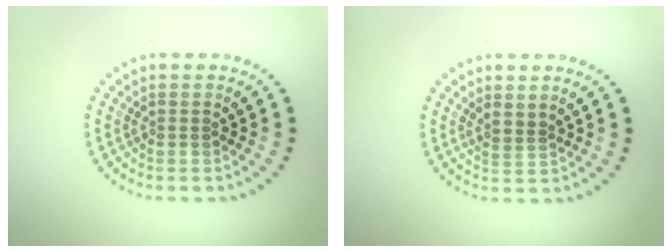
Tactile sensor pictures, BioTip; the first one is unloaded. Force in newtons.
{"total": 0.9, "press": 0.6, "slide": 0.7}